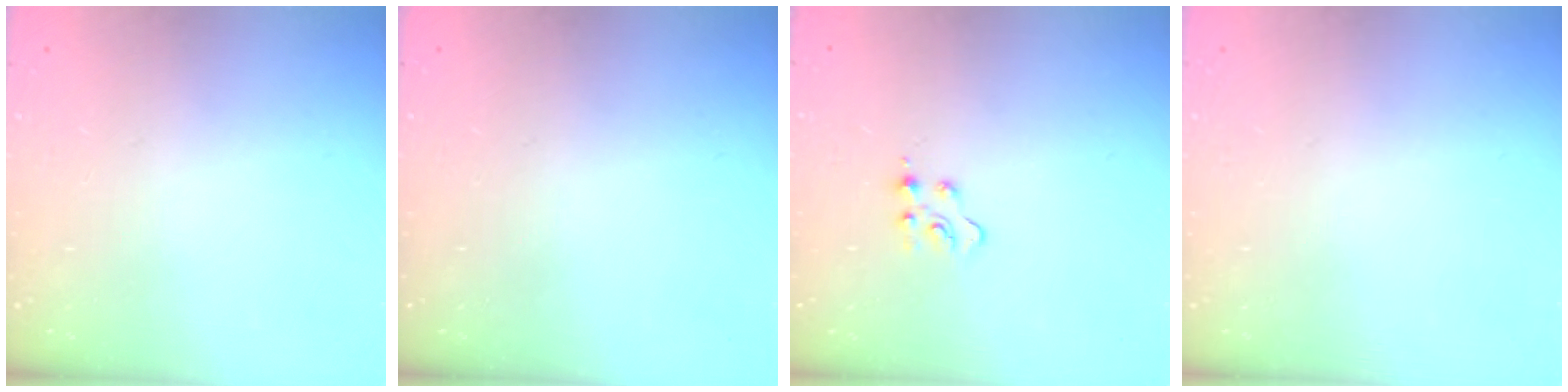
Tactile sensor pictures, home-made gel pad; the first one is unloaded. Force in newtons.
{"total": 0.0}
{"total": 6.1, "press": 6.1, "slide": 0.6}
{"total": 0.0}